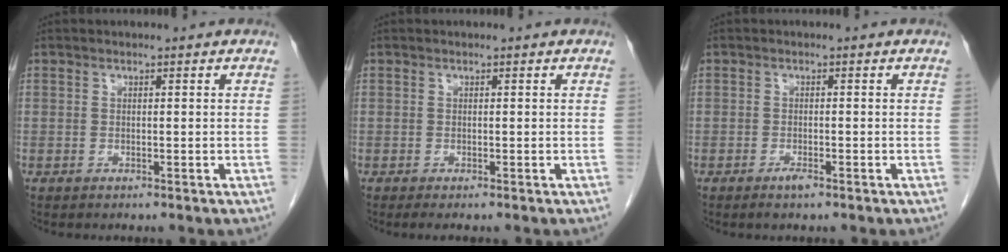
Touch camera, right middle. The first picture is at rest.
{"total": 0.7, "force": [-0.5, -0.1, 0.4], "torque": [-0.008, -0.002, -0.007]}
{"total": 1.4, "force": [-1.0, 0.2, 1.0], "torque": [-0.021, -0.002, -0.017]}